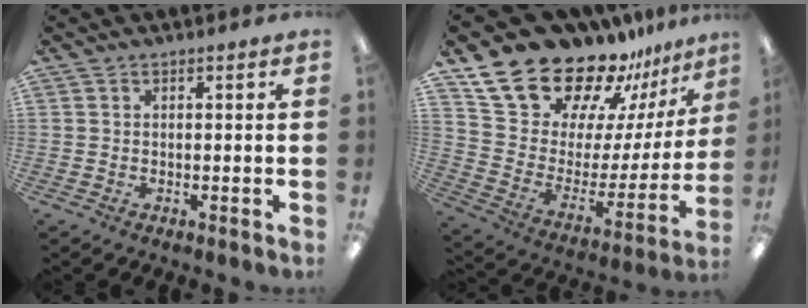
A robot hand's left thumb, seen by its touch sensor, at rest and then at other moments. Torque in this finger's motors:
{"motor_torque": [0.48, 0.52, 1.43, -1.34, 0.16]}